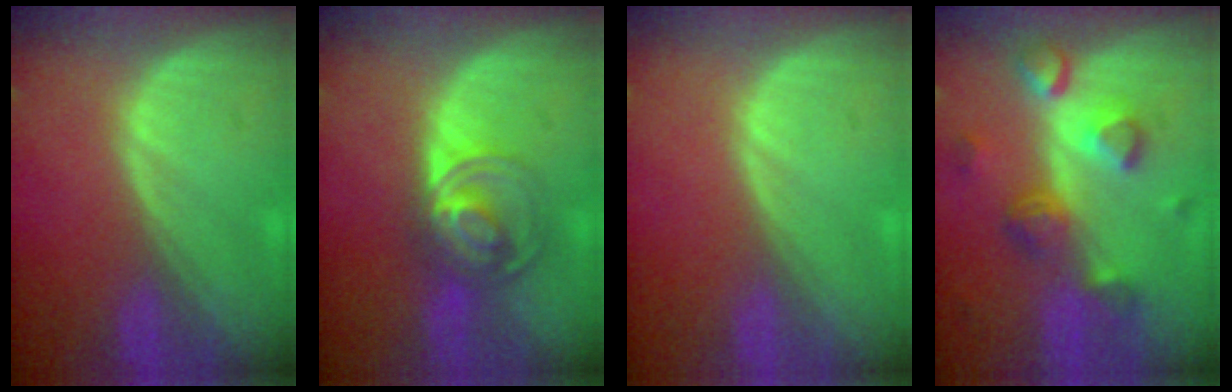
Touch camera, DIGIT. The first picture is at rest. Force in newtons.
{"total": 7.2, "press": 6.1, "slide": 3.9}
{"total": 0.0}
{"total": 7.7, "press": 6.9, "slide": 3.4}